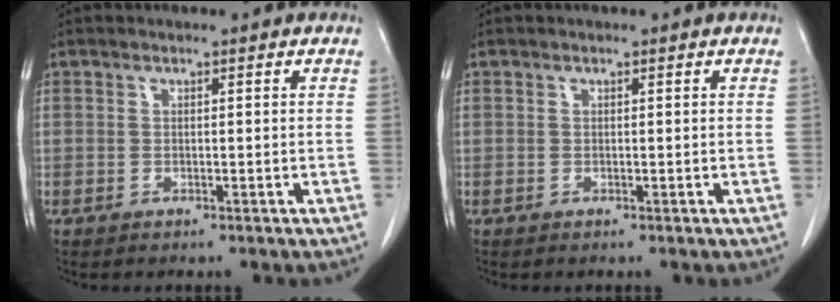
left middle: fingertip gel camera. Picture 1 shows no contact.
{"total": 0.0}